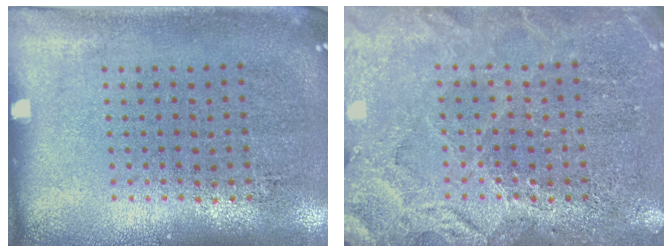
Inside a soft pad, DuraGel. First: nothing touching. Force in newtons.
{"total": 4.6, "press": 4.6, "slide": 0.6}